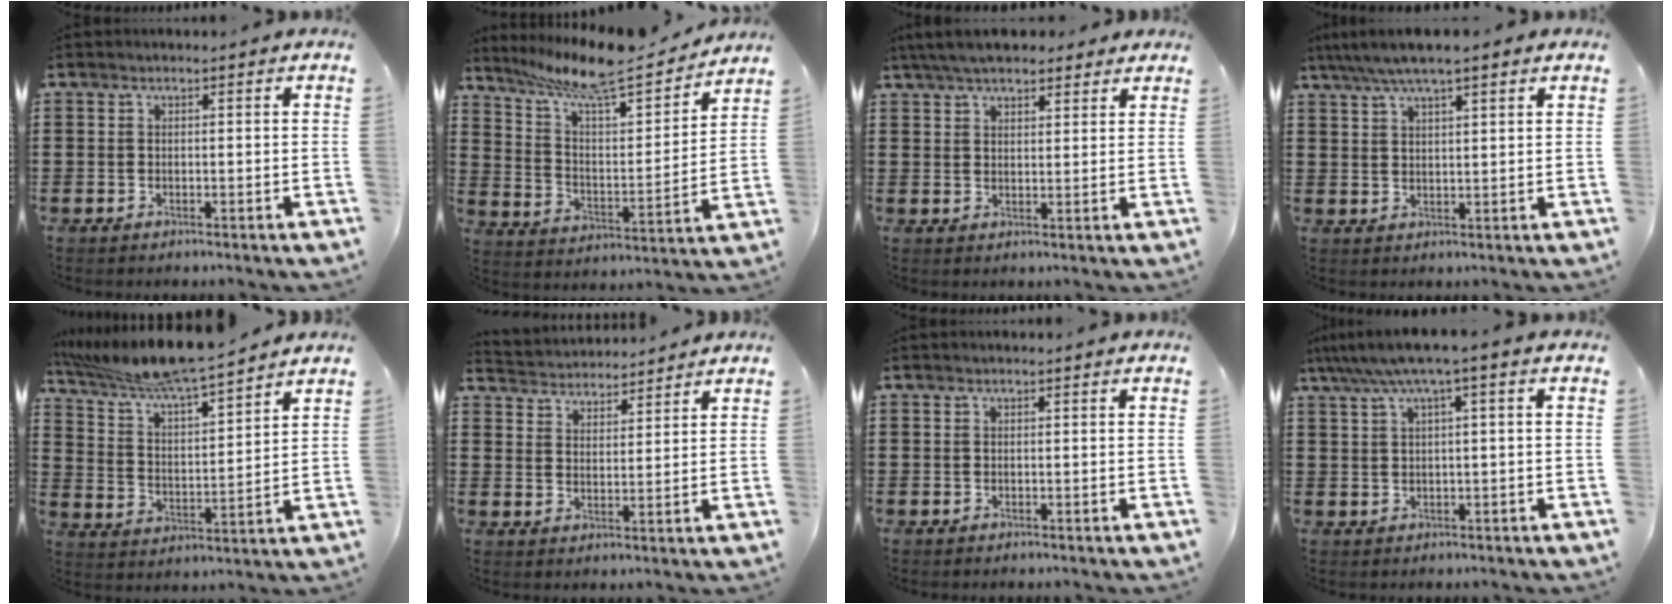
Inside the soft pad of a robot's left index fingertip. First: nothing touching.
{"total": 10.8, "force": [9.5, 1.0, 5.1], "torque": [-0.129, -0.062, 0.160]}
{"total": 5.8, "force": [5.1, 1.5, 2.2], "torque": [-0.058, -0.003, 0.096]}
{"total": 4.7, "force": [3.5, 0.7, 3.1], "torque": [-0.066, 0.000, 0.061]}
{"total": 8.5, "force": [7.9, -0.4, 3.2], "torque": [-0.096, -0.049, 0.134]}
{"total": 3.5, "force": [3.4, 0.5, -0.6], "torque": [-0.005, -0.017, 0.060]}
{"total": 0.0}
{"total": 3.9, "force": [1.3, 0.1, 3.7], "torque": [-0.074, -0.003, 0.018]}